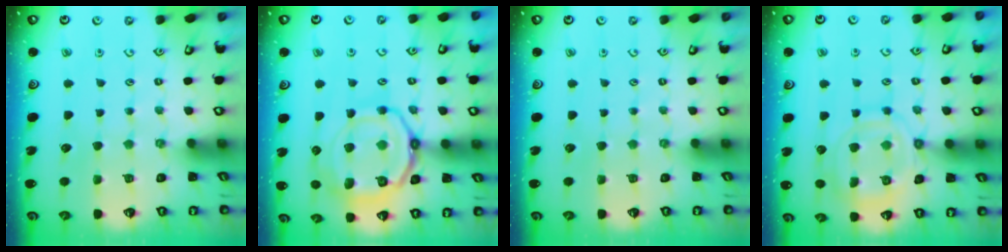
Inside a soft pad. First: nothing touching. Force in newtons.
{"total": 17.0, "press": 17.0, "slide": 1.6}
{"total": 0.0}
{"total": 13.9, "press": 13.8, "slide": 1.1}